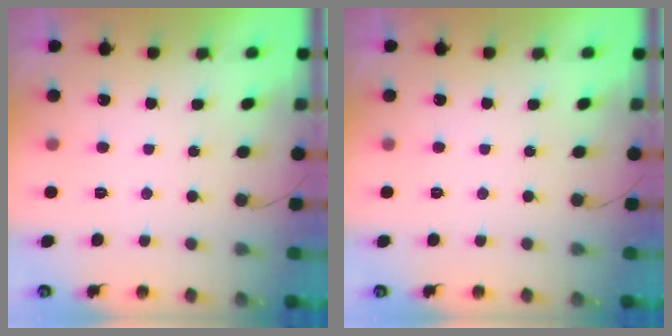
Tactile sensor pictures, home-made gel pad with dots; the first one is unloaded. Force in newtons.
{"total": 0.0}